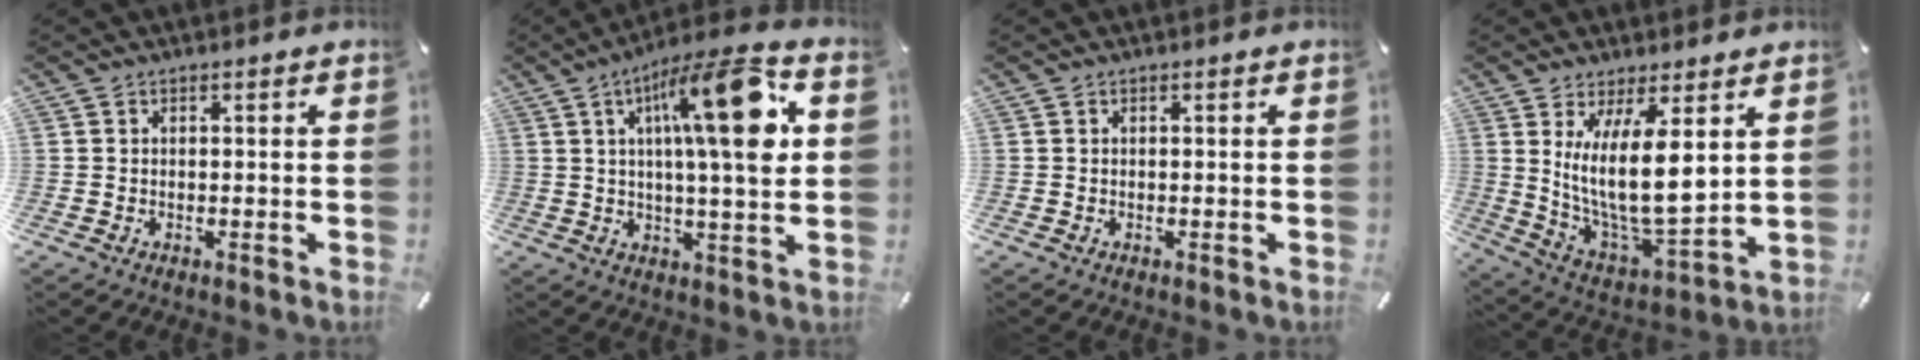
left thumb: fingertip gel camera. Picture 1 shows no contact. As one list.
[{"total": 19.2, "force": [5.4, 4.6, 17.8], "torque": [-0.283, -0.007, 0.068]}, {"total": 0.0}, {"total": 16.6, "force": [5.2, 6.3, 14.5], "torque": [-0.294, -0.042, 0.090]}]